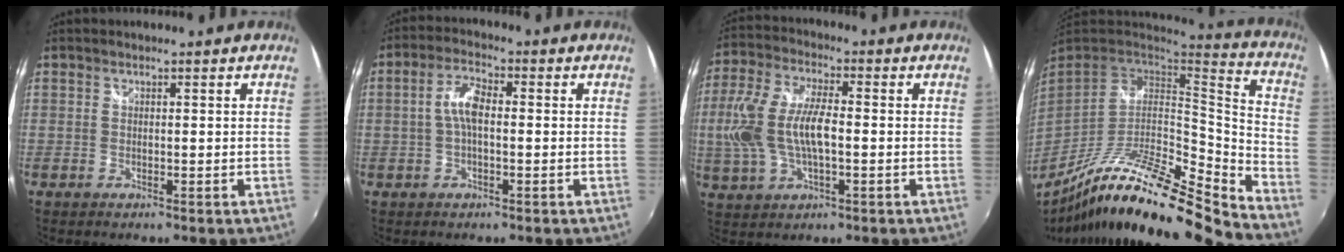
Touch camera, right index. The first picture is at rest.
{"total": 5.1, "force": [-0.3, 2.0, 4.6], "torque": [-0.096, 0.014, -0.007]}
{"total": 13.0, "force": [-0.9, 5.8, 11.6], "torque": [-0.252, 0.007, -0.016]}
{"total": 22.1, "force": [-17.1, 1.9, 13.8], "torque": [-0.224, -0.030, -0.306]}